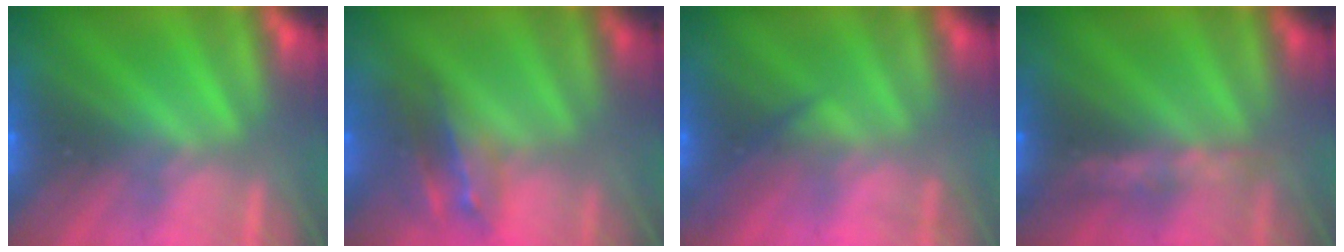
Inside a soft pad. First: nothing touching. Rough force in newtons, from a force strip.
{"total": 2.9}
{"total": 1.9}
{"total": 9.0}